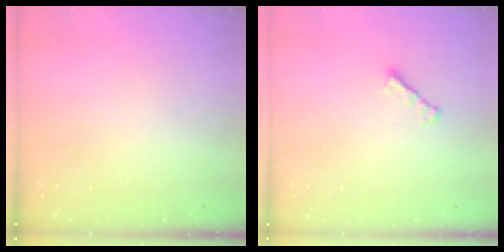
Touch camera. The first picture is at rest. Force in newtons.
{"total": 1.8, "press": 1.7, "slide": 0.6}